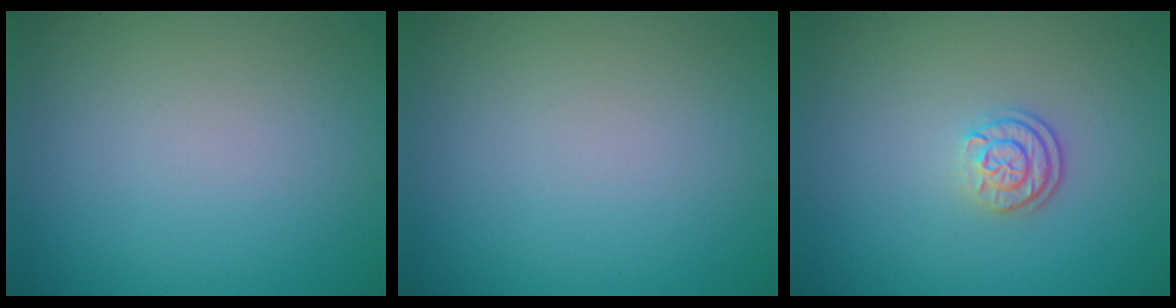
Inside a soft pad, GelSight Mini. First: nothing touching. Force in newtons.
{"total": 0.0}
{"total": 2.3, "press": 1.7, "slide": 1.5}